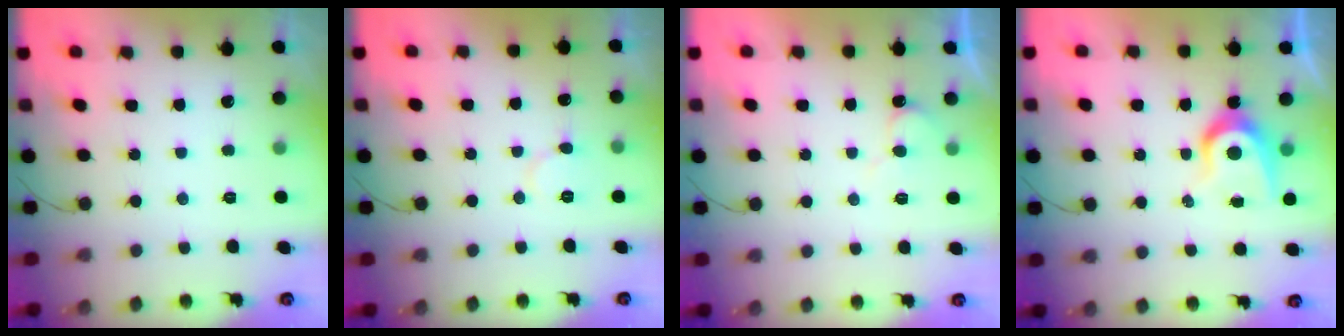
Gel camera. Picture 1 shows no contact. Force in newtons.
{"total": 5.7, "press": 5.6, "slide": 0.6}
{"total": 5.4, "press": 5.4, "slide": 0.5}
{"total": 8.4, "press": 8.4, "slide": 0.7}